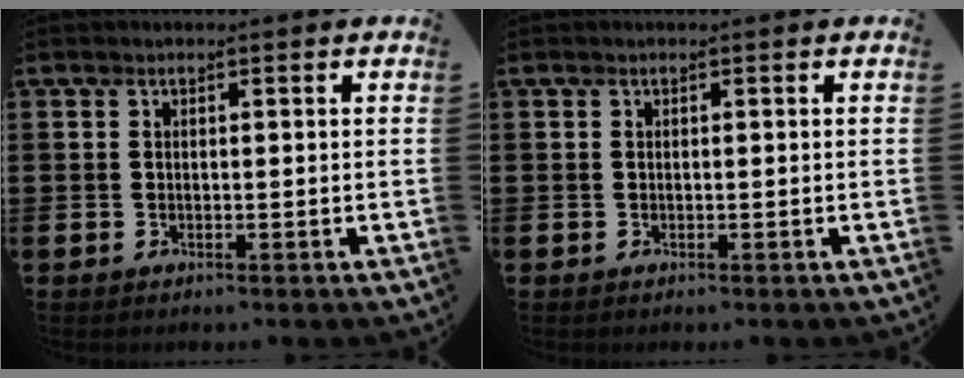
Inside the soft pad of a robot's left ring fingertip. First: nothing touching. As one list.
[{"total": 0.0}]